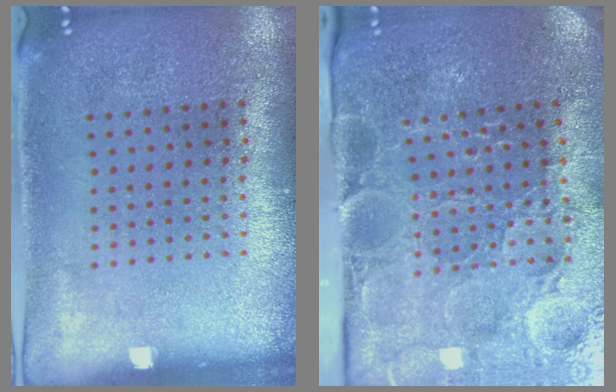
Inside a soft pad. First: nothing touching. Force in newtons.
{"total": 3.7, "press": 3.7, "slide": 0.6}